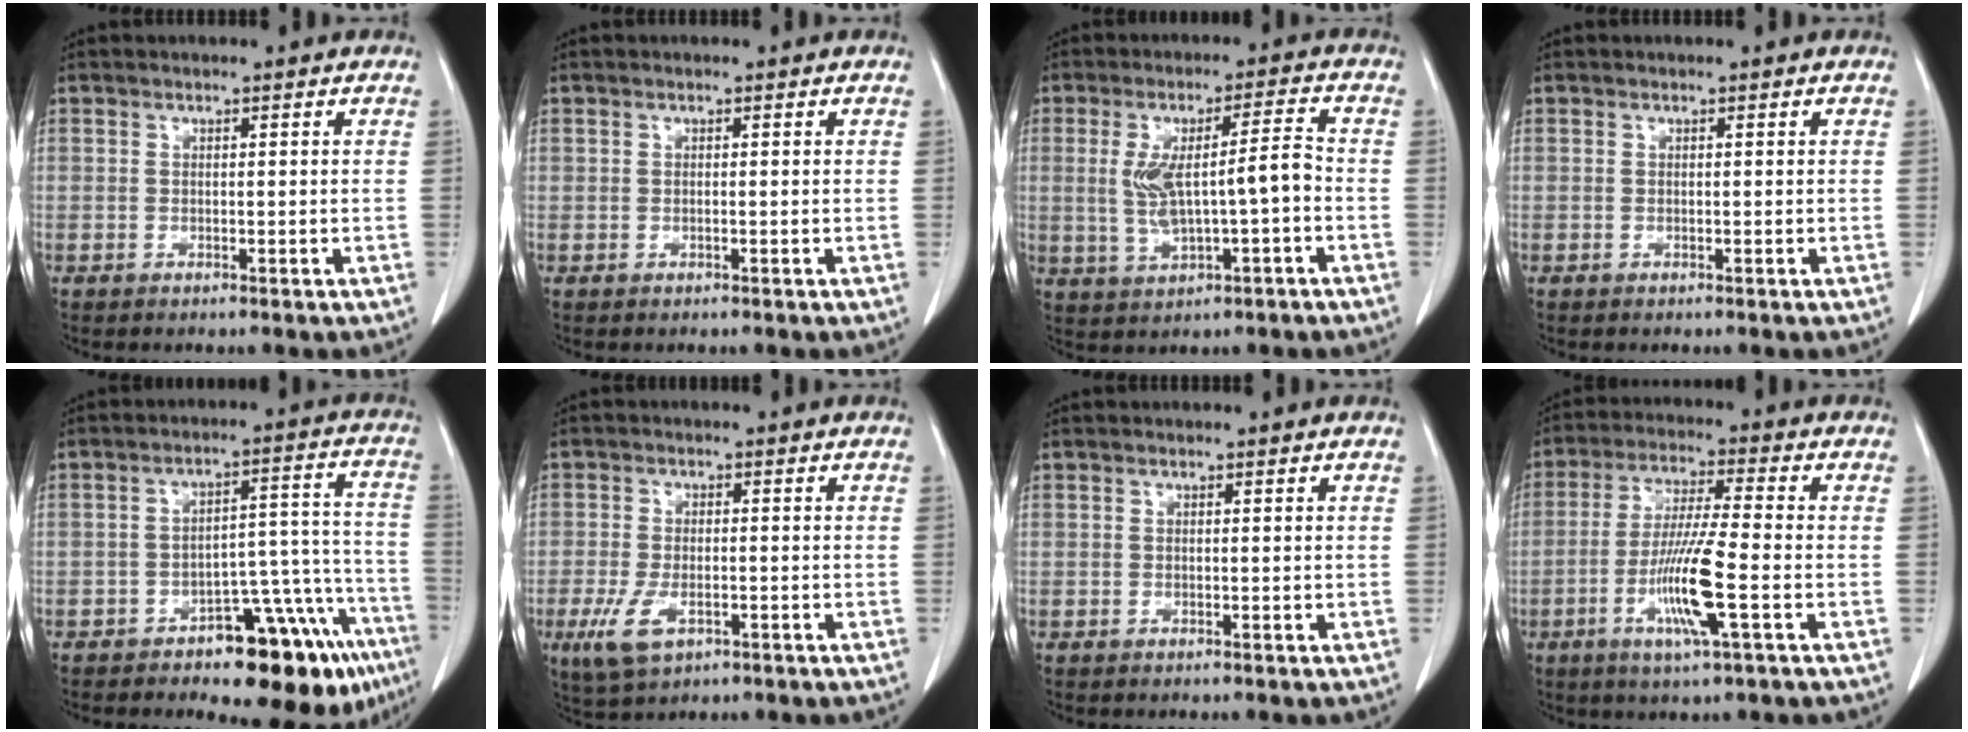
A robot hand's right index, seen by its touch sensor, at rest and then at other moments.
{"total": 0.0}
{"total": 8.7, "force": [-0.8, 1.6, 8.5], "torque": [-0.162, 0.018, -0.005]}
{"total": 0.0}
{"total": 15.9, "force": [-10.4, 4.9, 11.1], "torque": [-0.073, 0.061, -0.141]}
{"total": 5.9, "force": [-2.5, 2.9, 4.5], "torque": [-0.092, -0.009, -0.034]}
{"total": 0.0}
{"total": 10.6, "force": [-3.3, 0.0, 10.1], "torque": [-0.198, -0.015, -0.065]}